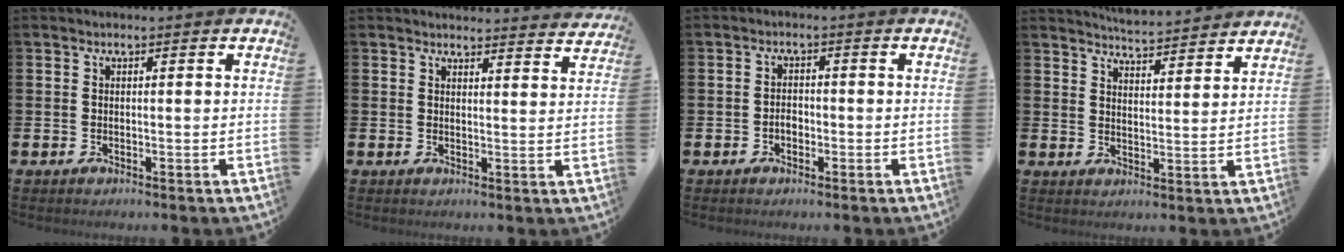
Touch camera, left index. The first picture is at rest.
{"total": 3.0, "force": [3.0, 0.0, -0.1], "torque": [0.006, -0.022, 0.051]}
{"total": 1.7, "force": [-0.7, 1.2, 1.0], "torque": [-0.016, 0.002, -0.015]}
{"total": 5.2, "force": [5.2, -0.1, 0.1], "torque": [-0.011, -0.041, 0.091]}